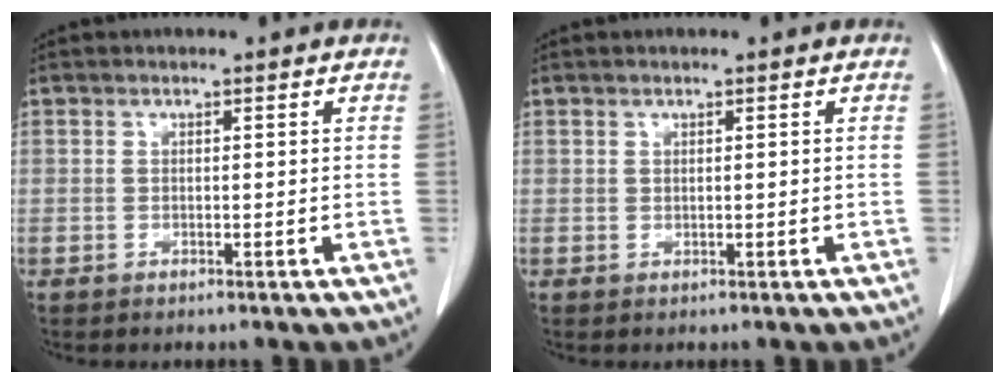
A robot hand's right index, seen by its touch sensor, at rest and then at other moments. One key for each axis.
{"total": 0.0}